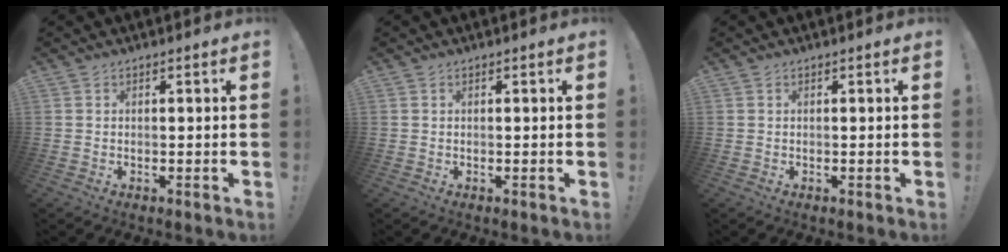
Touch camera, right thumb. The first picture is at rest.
{"total": 0.0}
{"total": 0.0}